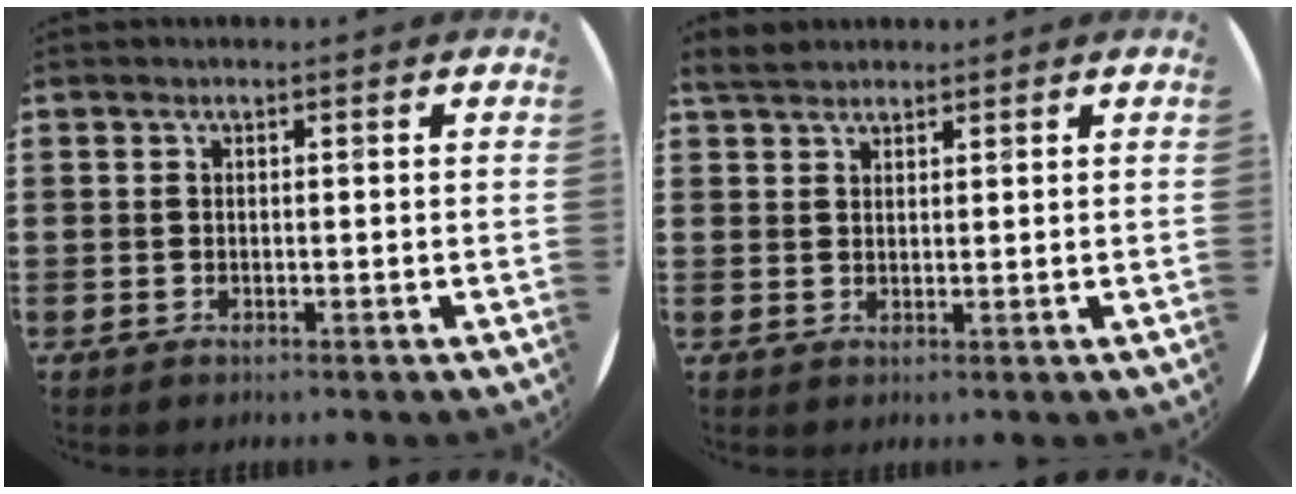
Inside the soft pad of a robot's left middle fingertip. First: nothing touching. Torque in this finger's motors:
{"motor_torque": [0.58, -0.52, 0.07, 0.02]}